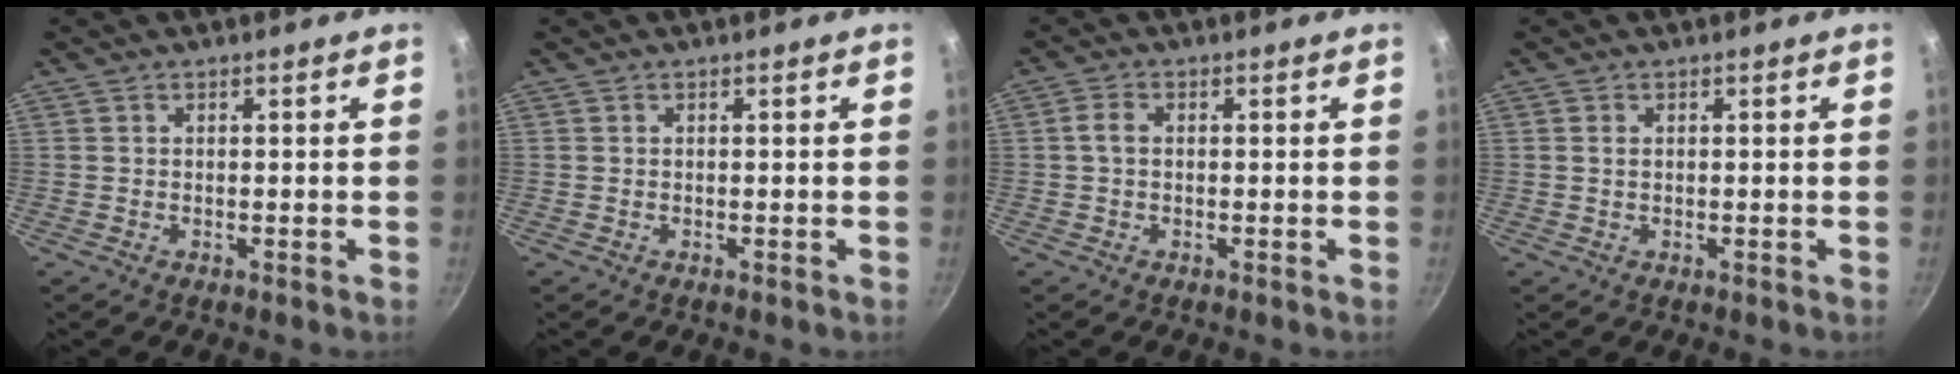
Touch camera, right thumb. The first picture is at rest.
{"total": 0.0}
{"total": 2.4, "force": [0.1, 1.7, 1.7], "torque": [-0.036, 0.009, -0.001]}
{"total": 1.0, "force": [0.2, 0.7, 0.7], "torque": [-0.013, 0.002, 0.004]}